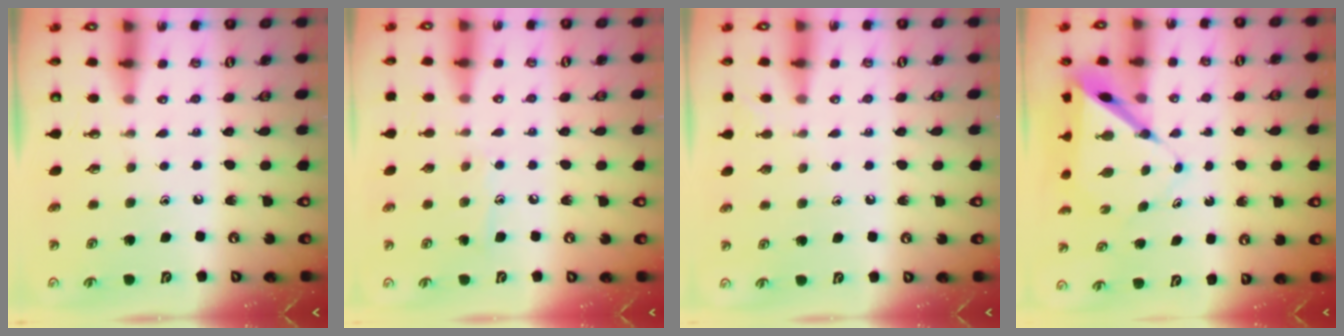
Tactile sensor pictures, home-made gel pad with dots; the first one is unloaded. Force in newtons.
{"total": 6.0, "press": 6.0, "slide": 0.5}
{"total": 2.6, "press": 2.6, "slide": 0.3}
{"total": 7.4, "press": 7.4, "slide": 0.6}